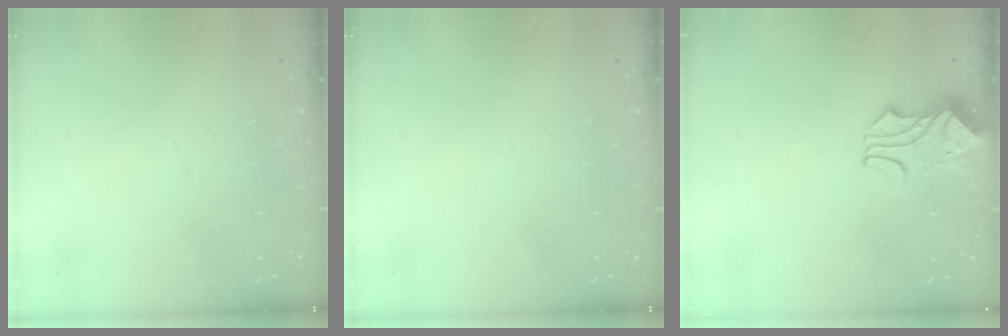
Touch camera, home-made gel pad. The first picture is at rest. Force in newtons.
{"total": 0.0}
{"total": 1.7, "press": 1.3, "slide": 1.1}